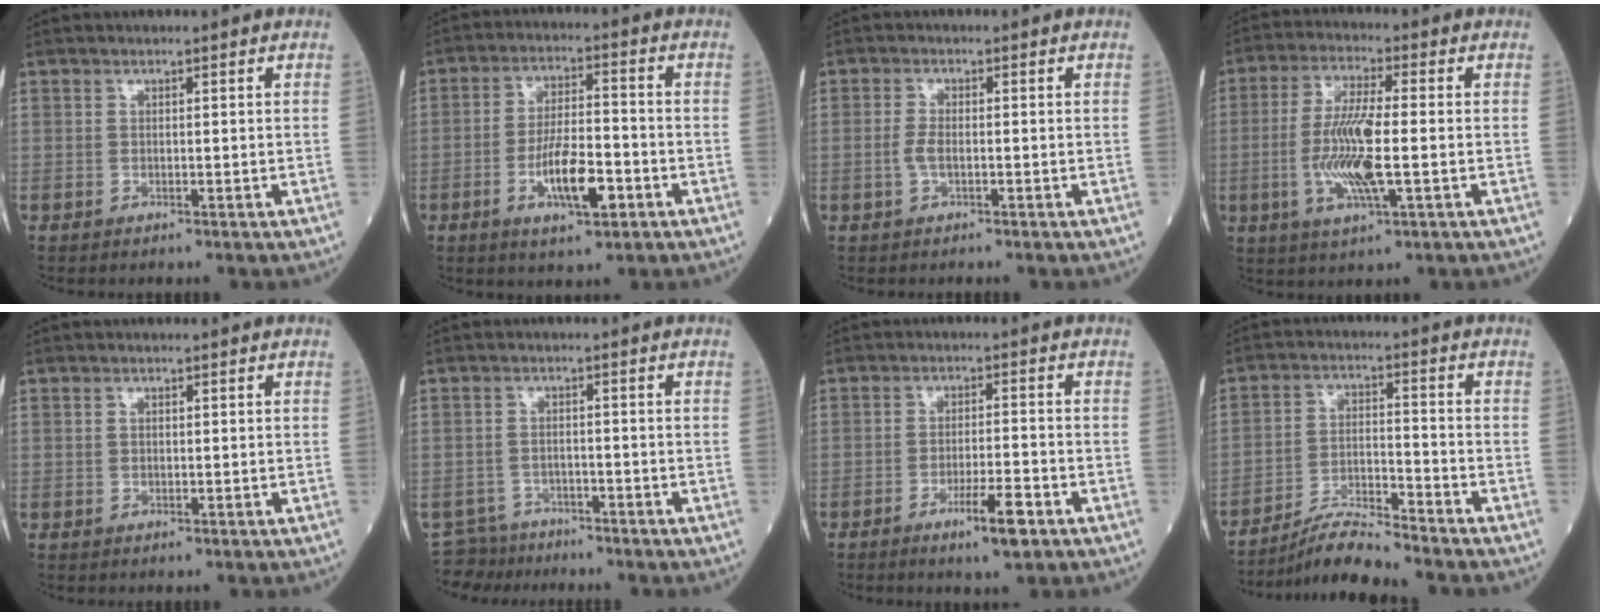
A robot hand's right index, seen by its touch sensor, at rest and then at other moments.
{"total": 9.3, "force": [-3.5, 2.4, 8.3], "torque": [-0.156, -0.001, -0.059]}
{"total": 2.0, "force": [-0.7, 0.7, 1.8], "torque": [-0.041, 0.001, -0.015]}
{"total": 10.6, "force": [-1.7, 1.3, 10.4], "torque": [-0.212, -0.009, -0.035]}
{"total": 0.6, "force": [0.1, 0.4, 0.4], "torque": [-0.009, 0.002, 0.002]}
{"total": 4.5, "force": [-3.9, 1.7, -1.3], "torque": [0.021, 0.003, -0.070]}
{"total": 5.5, "force": [-3.1, 0.4, 4.6], "torque": [-0.076, -0.004, -0.052]}
{"total": 7.2, "force": [-6.9, -1.0, 2.0], "torque": [-0.042, -0.011, -0.125]}